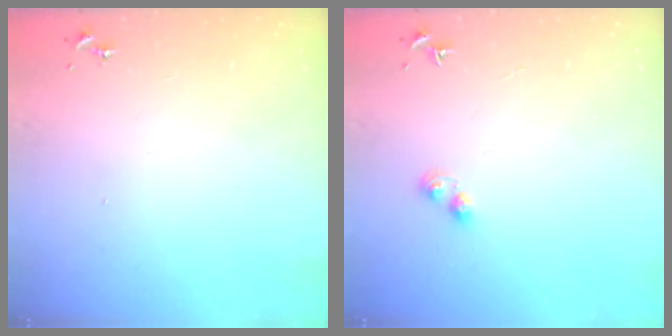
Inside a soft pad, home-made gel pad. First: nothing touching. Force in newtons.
{"total": 3.6, "press": 3.6, "slide": 0.4}